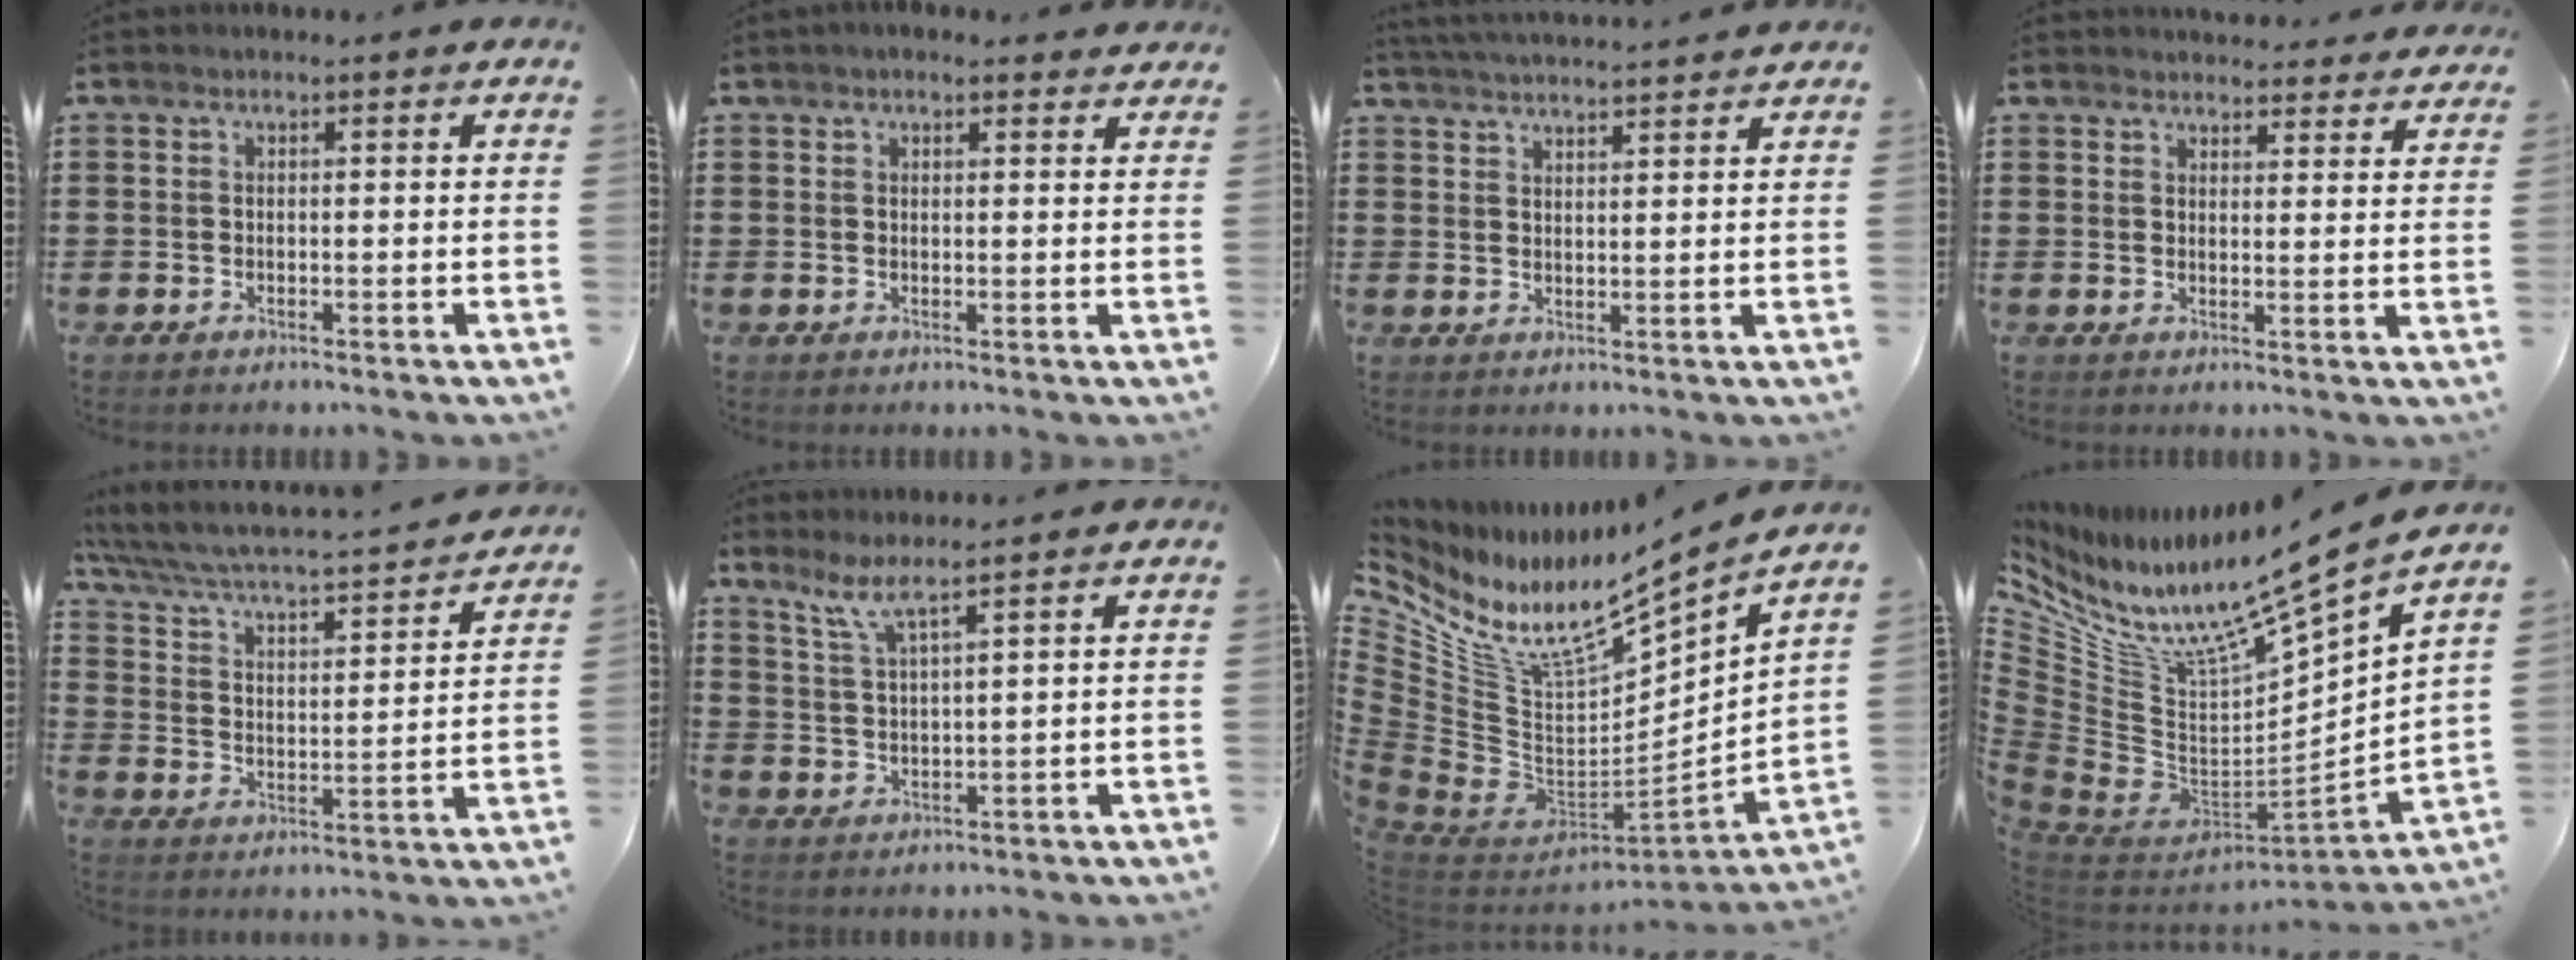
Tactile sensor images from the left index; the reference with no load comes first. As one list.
[{"total": 1.7, "force": [1.5, 0.5, 0.6], "torque": [-0.015, 0.005, 0.028]}, {"total": 3.5, "force": [3.4, -0.6, 0.3], "torque": [-0.019, -0.014, 0.061]}, {"total": 3.7, "force": [3.6, 0.4, 0.3], "torque": [-0.008, -0.017, 0.067]}, {"total": 3.5, "force": [3.1, 0.3, 1.5], "torque": [-0.050, -0.037, 0.041]}, {"total": 4.0, "force": [3.4, -0.3, 2.1], "torque": [-0.053, -0.011, 0.059]}, {"total": 10.8, "force": [6.3, 4.0, 7.8], "torque": [-0.163, -0.055, 0.098]}, {"total": 11.9, "force": [9.0, 2.3, 7.5], "torque": [-0.151, -0.074, 0.141]}]